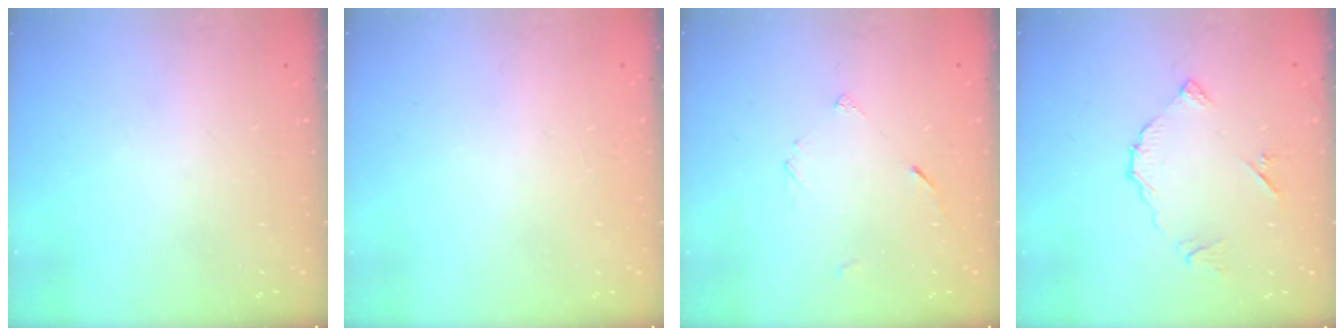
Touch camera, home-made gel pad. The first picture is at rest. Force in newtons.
{"total": 2.0, "press": 2.0, "slide": 0.1}
{"total": 3.5, "press": 3.5, "slide": 0.3}
{"total": 7.4, "press": 7.4, "slide": 0.3}